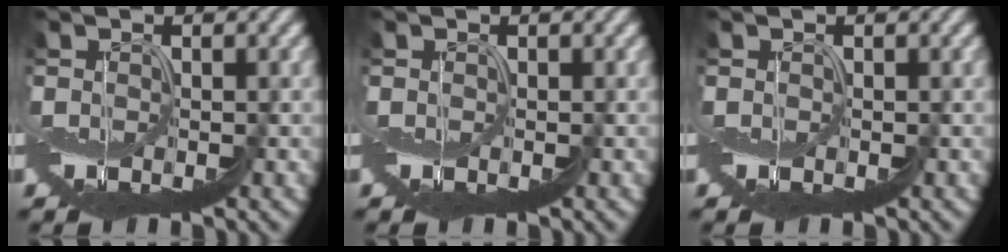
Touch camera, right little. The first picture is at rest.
{"total": 0.0}
{"total": 0.0}